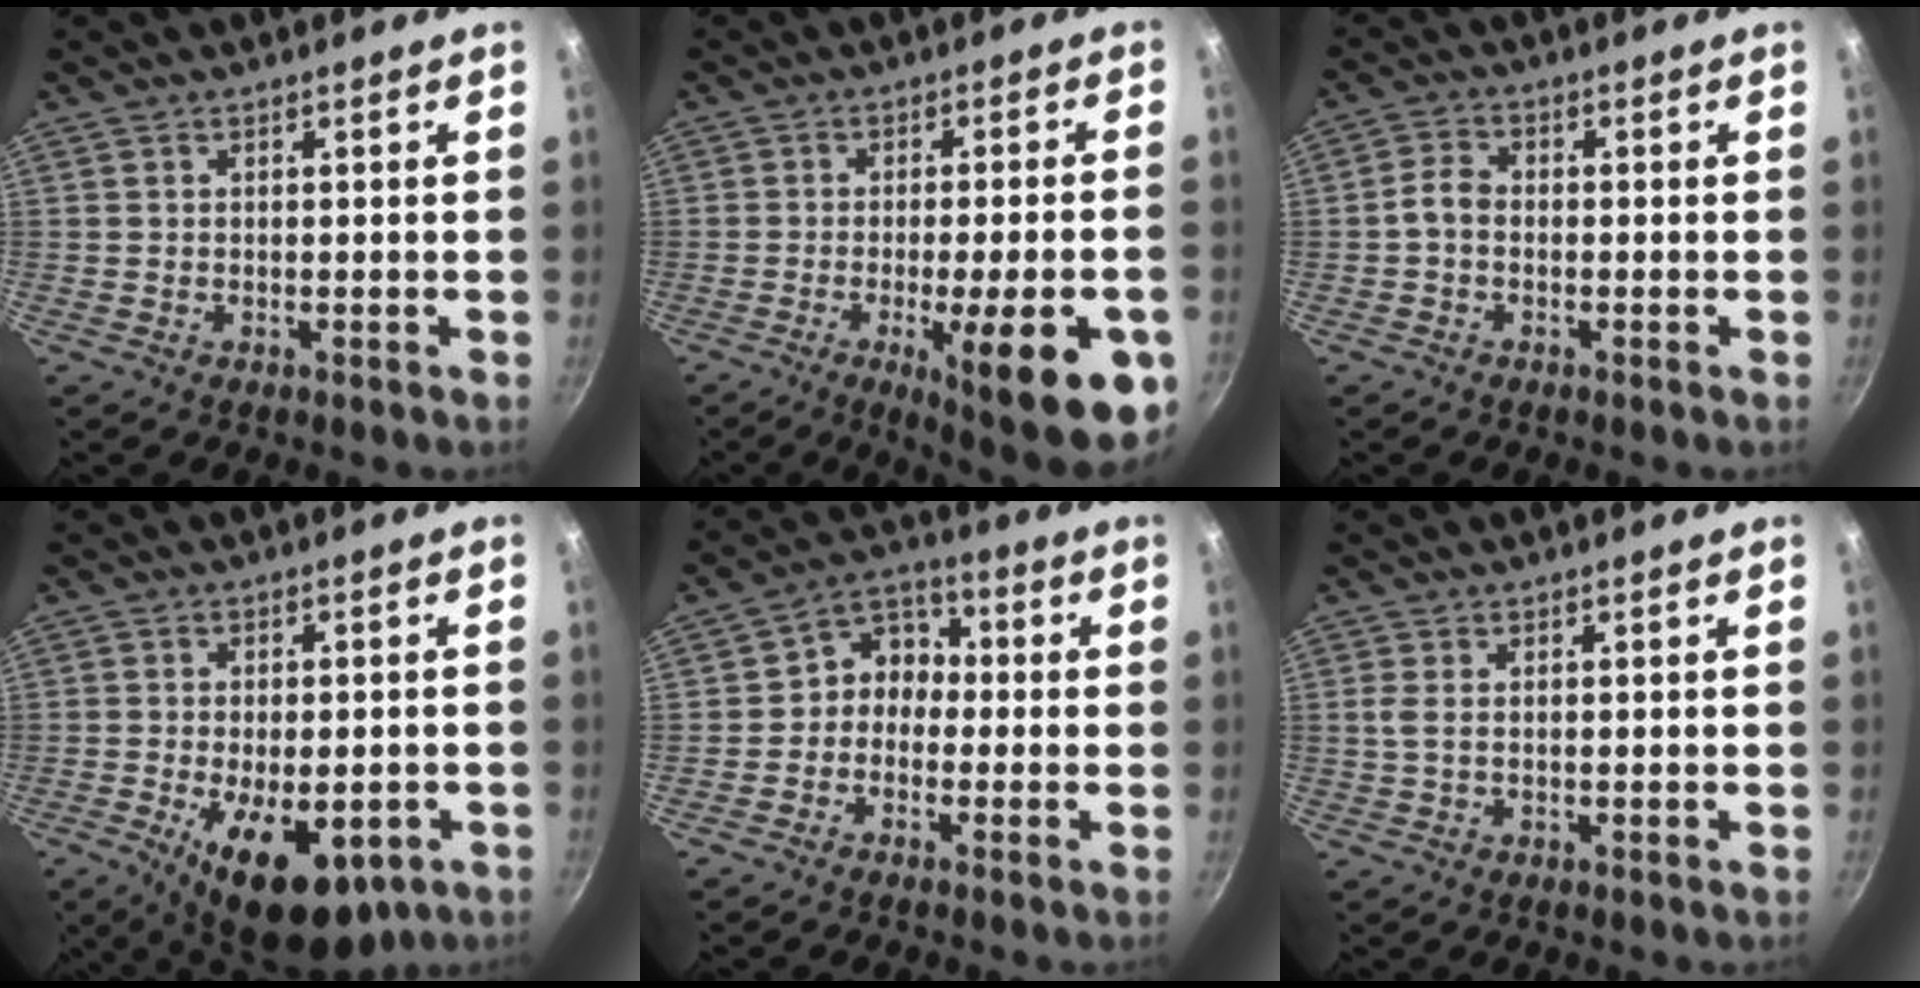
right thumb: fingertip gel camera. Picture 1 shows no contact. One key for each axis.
{"total": 18.4, "fx": -6.6, "fy": 4.4, "fz": 16.7, "tx": -0.201, "ty": 0.011, "tz": -0.082}
{"total": 3.1, "fx": -1.0, "fy": 2.2, "fz": 2.1, "tx": -0.046, "ty": 0.018, "tz": -0.028}
{"total": 14.5, "fx": -5.3, "fy": 7.1, "fz": 11.5, "tx": -0.146, "ty": 0.004, "tz": -0.065}
{"total": 6.5, "fx": -1.0, "fy": 5.5, "fz": 3.3, "tx": -0.018, "ty": 0.032, "tz": -0.037}
{"total": 1.6, "fx": 0.1, "fy": 0.4, "fz": 1.5, "tx": -0.038, "ty": 0.000, "tz": 0.001}